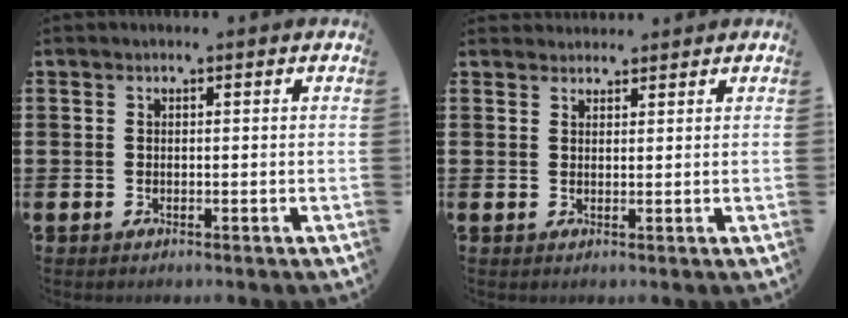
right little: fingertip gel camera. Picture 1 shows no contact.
{"total": 1.7, "force": [1.6, 0.6, -0.1], "torque": [0.014, -0.003, 0.028]}